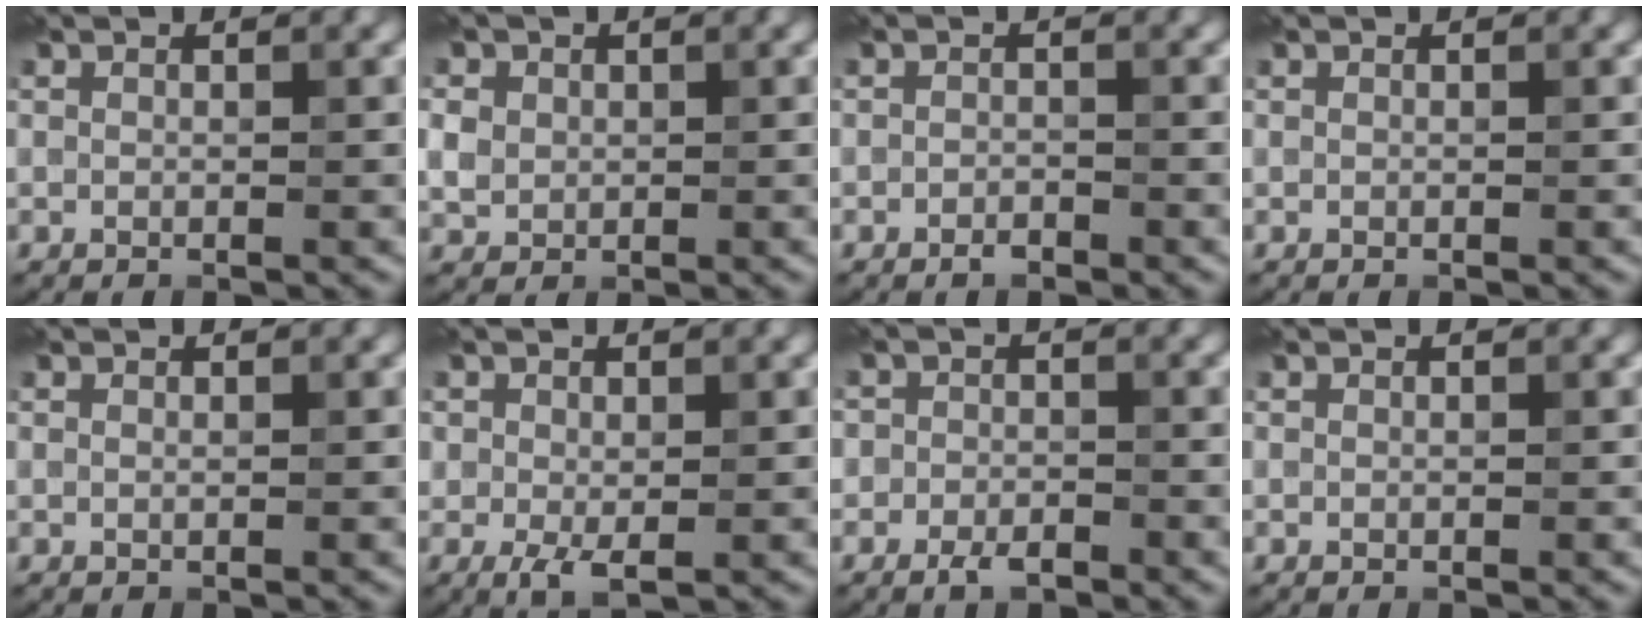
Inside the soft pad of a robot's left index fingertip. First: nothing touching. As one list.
[{"total": 2.3, "force": [0.5, 2.0, 0.8], "torque": [-0.022, 0.004, 0.015]}, {"total": 1.0, "force": [-0.7, 0.5, 0.5], "torque": [-0.007, 0.000, -0.014]}, {"total": 0.0}, {"total": 0.0}, {"total": 2.2, "force": [-0.3, 1.5, 1.7], "torque": [-0.033, -0.006, -0.002]}, {"total": 2.4, "force": [-1.5, 1.5, 1.1], "torque": [-0.018, -0.001, -0.033]}, {"total": 0.0}]